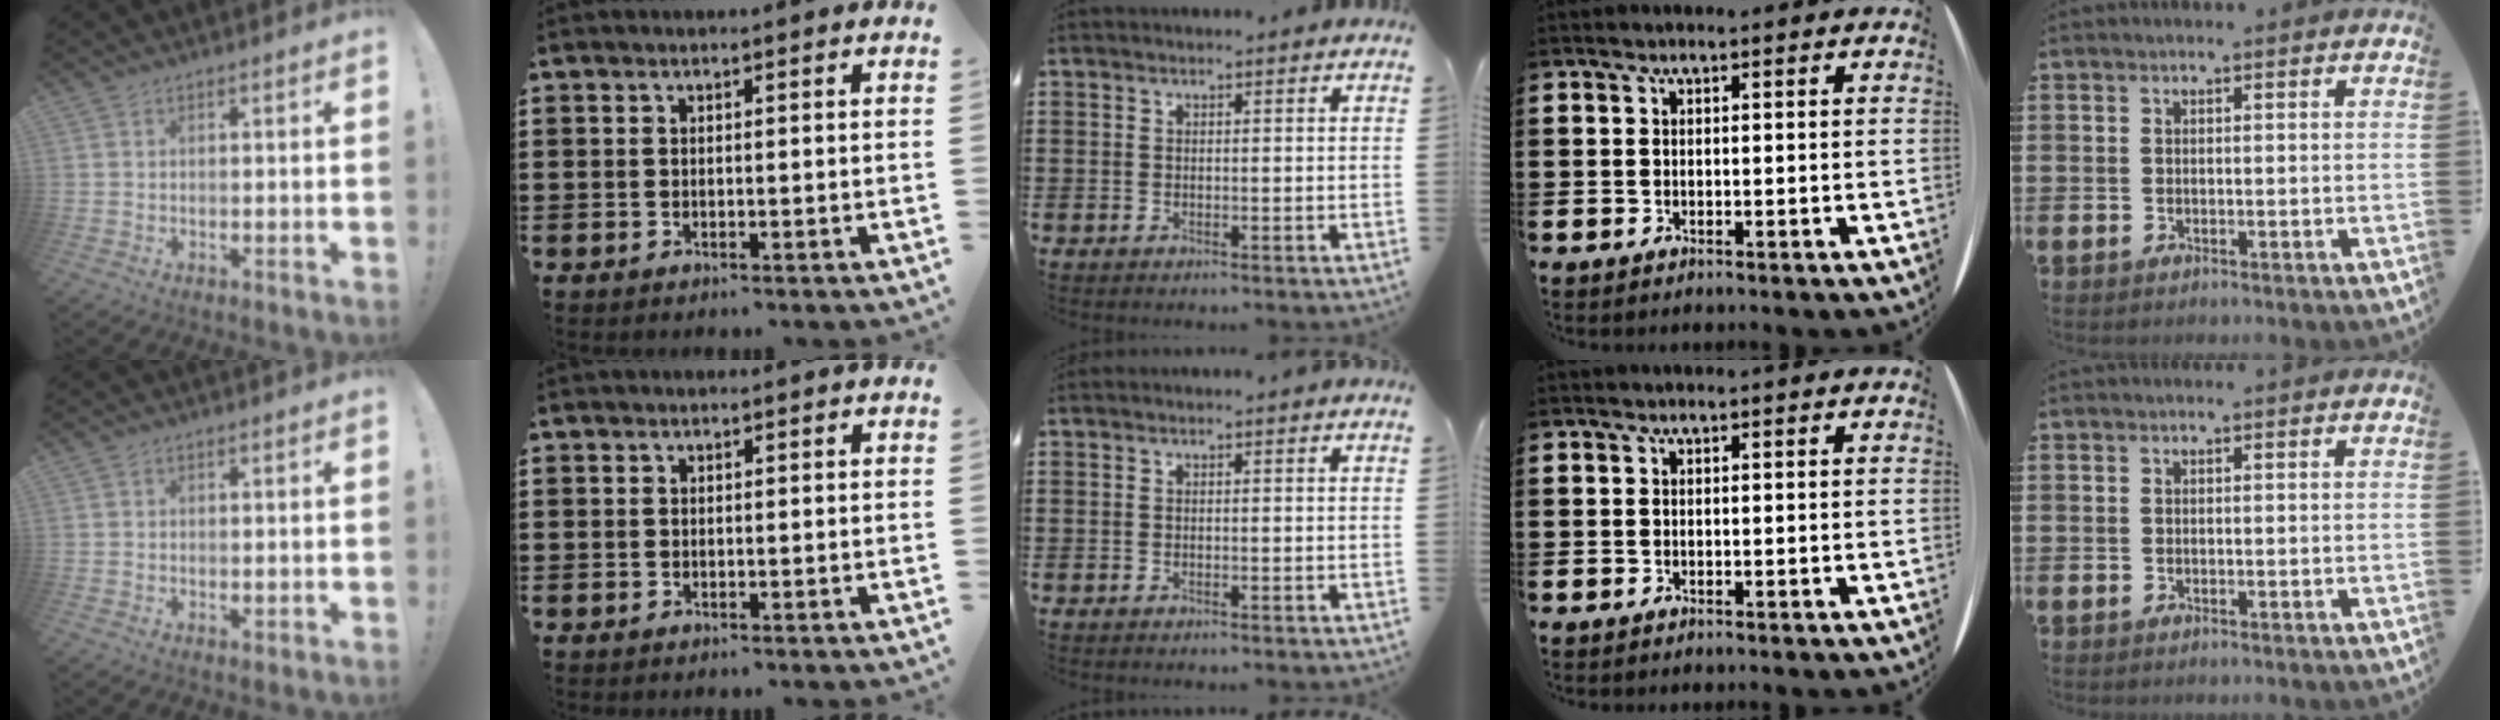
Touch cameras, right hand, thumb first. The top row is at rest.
{"thumb": {"total": 0.6, "force": [0.3, 0.4, 0.4], "torque": [-0.006, 0.001, 0.007]}, "index": {"total": 0.6, "force": [0.2, 0.5, 0.0], "torque": [0.000, 0.004, 0.003]}}